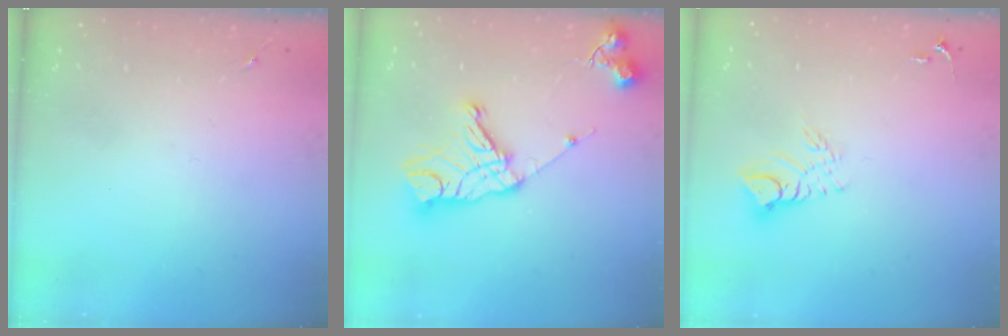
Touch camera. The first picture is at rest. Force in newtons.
{"total": 15.6, "press": 15.6, "slide": 1.2}
{"total": 8.6, "press": 8.6, "slide": 0.8}